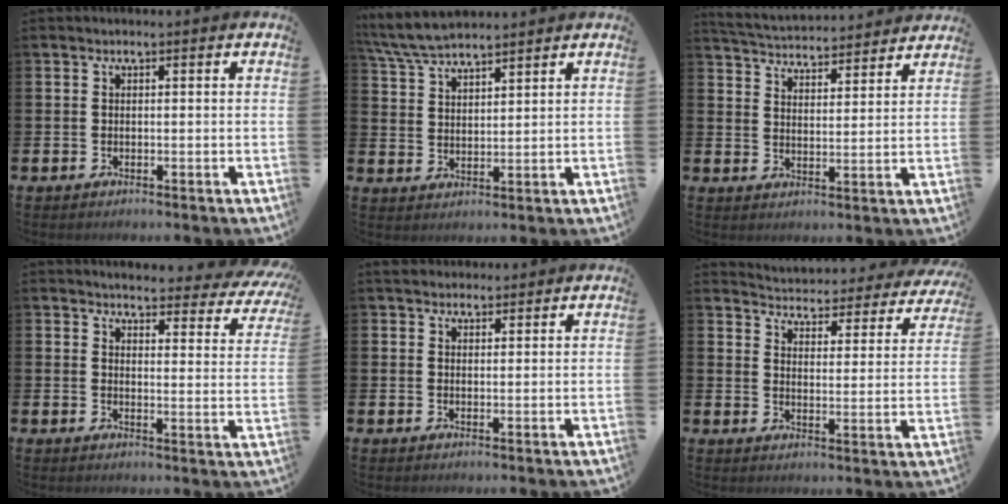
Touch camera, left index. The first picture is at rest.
{"total": 6.3, "force": [5.9, 1.0, 1.9], "torque": [-0.062, -0.018, 0.111]}
{"total": 4.4, "force": [4.4, 0.7, -0.1], "torque": [-0.017, -0.038, 0.074]}
{"total": 3.3, "force": [3.1, 0.8, 0.5], "torque": [-0.018, -0.032, 0.047]}
{"total": 3.1, "force": [2.8, 1.1, 0.5], "torque": [-0.006, -0.007, 0.051]}
{"total": 3.5, "force": [3.4, 0.7, 0.2], "torque": [-0.032, -0.034, 0.052]}